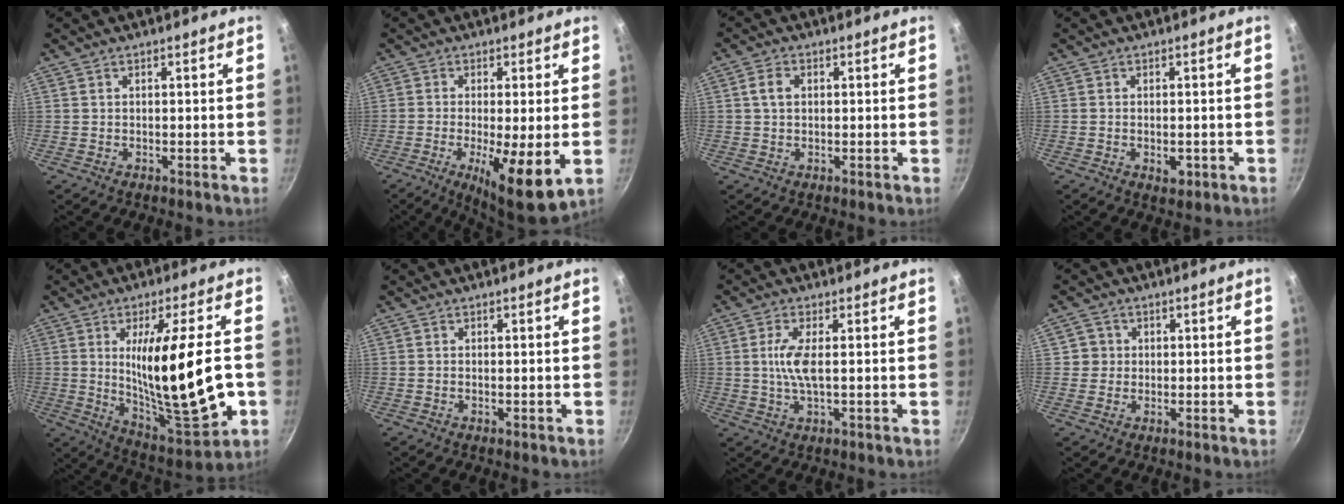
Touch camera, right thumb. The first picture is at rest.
{"total": 11.2, "force": [-2.4, 2.5, 10.7], "torque": [-0.178, -0.013, -0.033]}
{"total": 3.3, "force": [0.6, 2.4, 2.2], "torque": [-0.035, 0.007, 0.009]}
{"total": 2.9, "force": [-0.8, 1.7, 2.2], "torque": [-0.028, 0.000, -0.010]}
{"total": 22.6, "force": [-1.2, 5.7, 21.8], "torque": [-0.349, -0.017, -0.003]}
{"total": 0.5, "force": [-0.1, 0.1, 0.5], "torque": [-0.007, 0.001, -0.003]}
{"total": 5.7, "force": [0.5, 1.6, 5.4], "torque": [-0.123, 0.000, 0.009]}
{"total": 2.9, "force": [0.2, 2.9, 0.4], "torque": [0.014, 0.010, -0.001]}